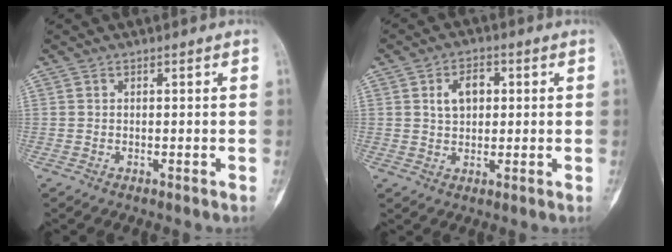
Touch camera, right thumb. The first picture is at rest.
{"total": 5.9, "force": [1.3, 4.0, 4.1], "torque": [-0.047, 0.006, 0.020]}